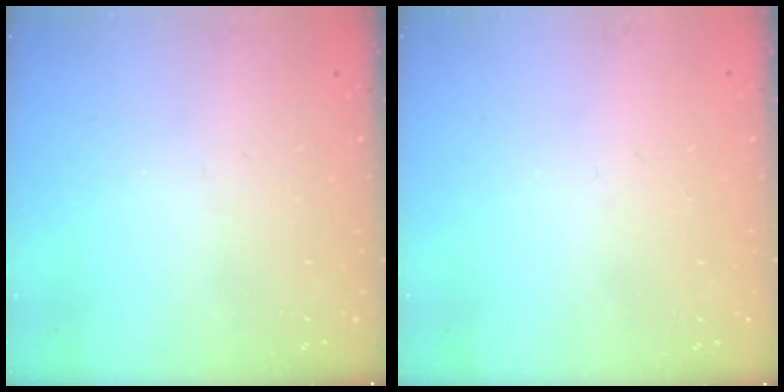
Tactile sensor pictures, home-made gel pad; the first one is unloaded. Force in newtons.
{"total": 0.7, "press": 0.6, "slide": 0.1}